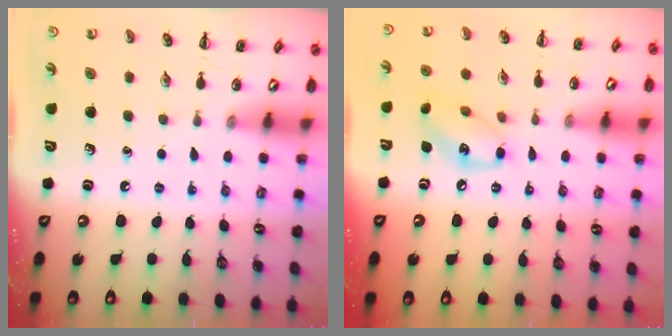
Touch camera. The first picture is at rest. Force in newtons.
{"total": 10.5, "press": 10.5, "slide": 1.0}